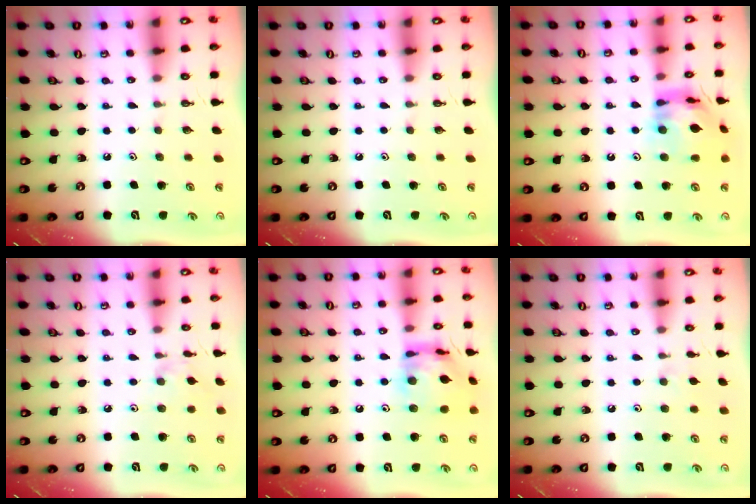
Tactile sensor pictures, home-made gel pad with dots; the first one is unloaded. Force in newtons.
{"total": 0.0}
{"total": 13.0, "press": 12.9, "slide": 1.6}
{"total": 2.5, "press": 2.5, "slide": 0.5}
{"total": 13.4, "press": 13.4, "slide": 1.3}
{"total": 2.8, "press": 2.7, "slide": 0.5}